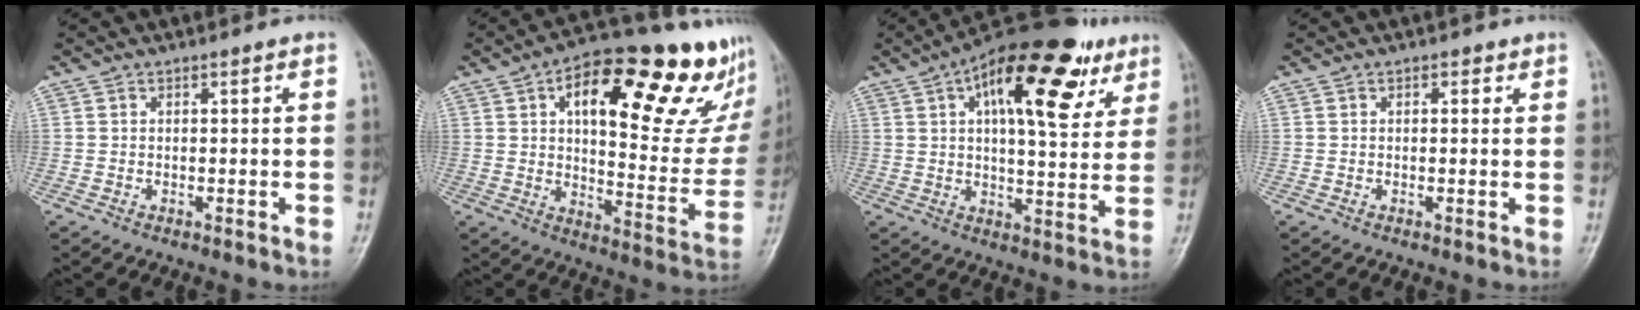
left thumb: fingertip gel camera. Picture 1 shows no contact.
{"total": 28.3, "force": [14.4, 10.5, 22.0], "torque": [-0.261, -0.022, 0.208]}
{"total": 22.1, "force": [10.0, 9.3, 17.3], "torque": [-0.228, -0.008, 0.145]}
{"total": 1.1, "force": [0.5, 0.8, 0.6], "torque": [0.004, 0.000, 0.003]}